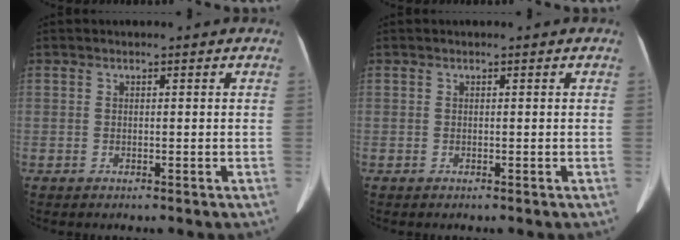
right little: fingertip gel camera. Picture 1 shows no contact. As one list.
[{"total": 0.0}]